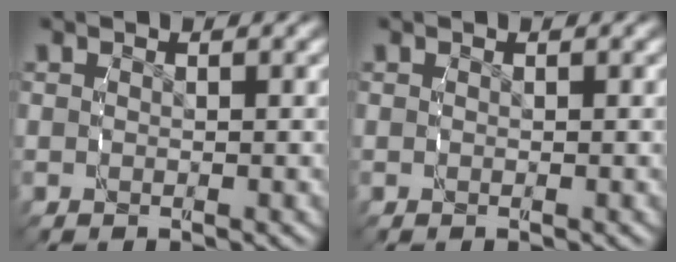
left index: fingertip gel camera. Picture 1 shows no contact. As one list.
[{"total": 0.0}]